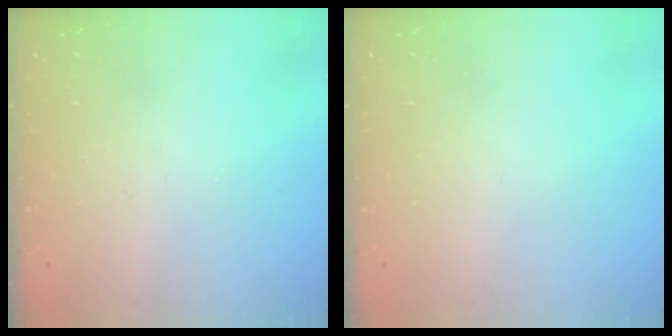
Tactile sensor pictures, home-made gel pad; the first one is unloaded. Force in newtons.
{"total": 0.0}